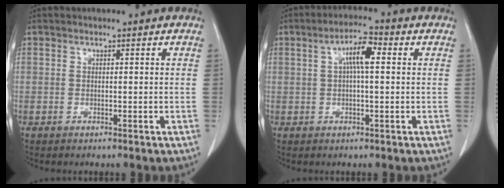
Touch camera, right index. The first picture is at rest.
{"total": 5.3, "force": [1.1, 1.0, 5.1], "torque": [-0.093, 0.015, 0.017]}